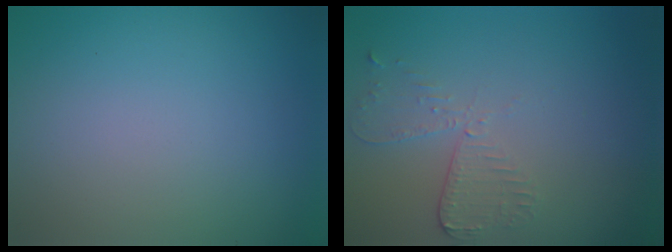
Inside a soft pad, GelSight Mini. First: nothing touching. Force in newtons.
{"total": 2.7, "press": 2.4, "slide": 1.2}